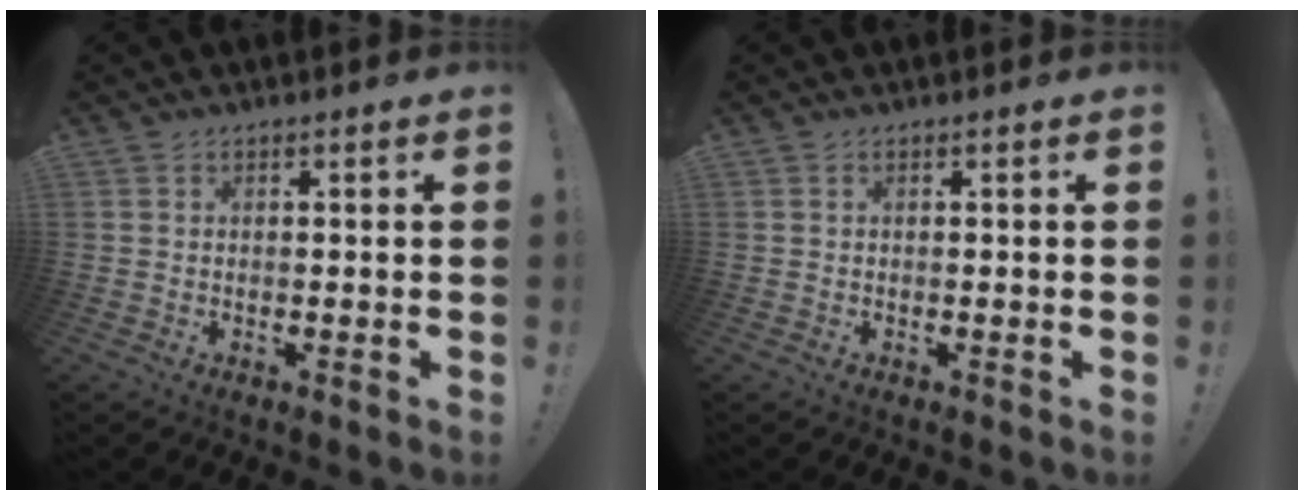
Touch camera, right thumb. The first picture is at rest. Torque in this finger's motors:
{"motor_torque": [0.20, -0.01, 0.05, -0.12, -0.01]}